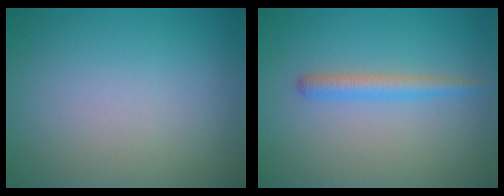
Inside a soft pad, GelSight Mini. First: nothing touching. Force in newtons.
{"total": 1.9, "press": 1.9, "slide": 0.0}